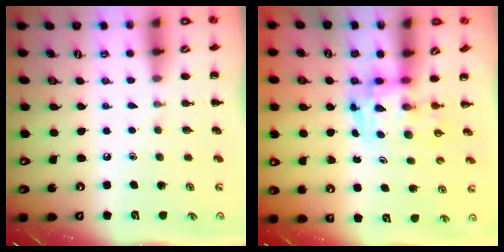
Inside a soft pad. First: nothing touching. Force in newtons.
{"total": 3.6, "press": 3.5, "slide": 0.6}